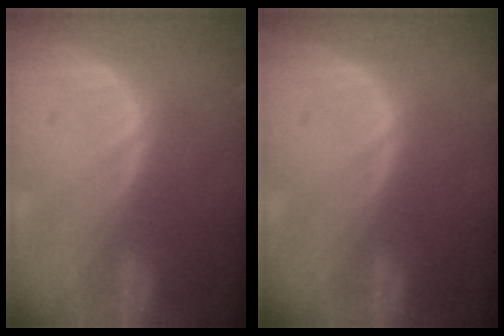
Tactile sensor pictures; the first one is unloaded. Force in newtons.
{"total": 0.0}